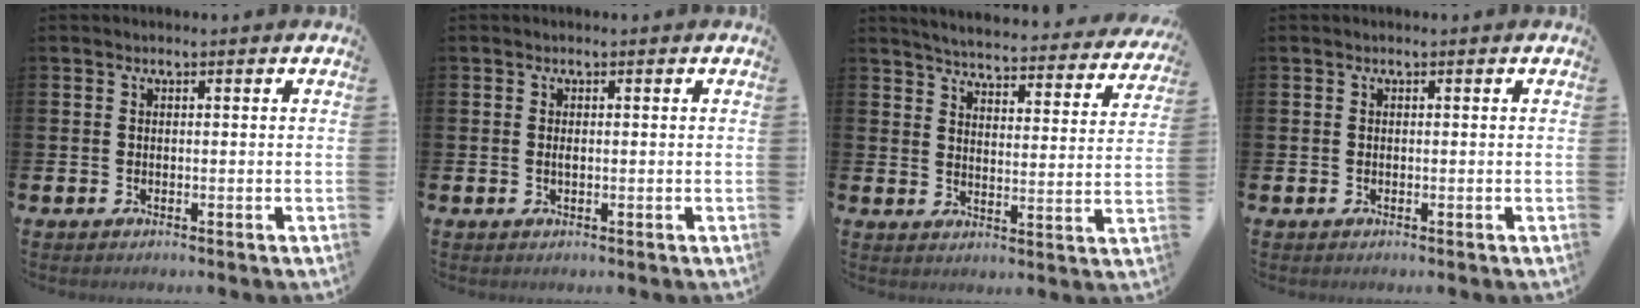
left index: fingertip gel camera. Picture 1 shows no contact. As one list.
[{"total": 0.6, "force": [0.1, 0.2, 0.5], "torque": [-0.012, 0.001, 0.001]}, {"total": 4.7, "force": [4.5, 0.4, 1.1], "torque": [-0.033, -0.041, 0.072]}, {"total": 0.0}]